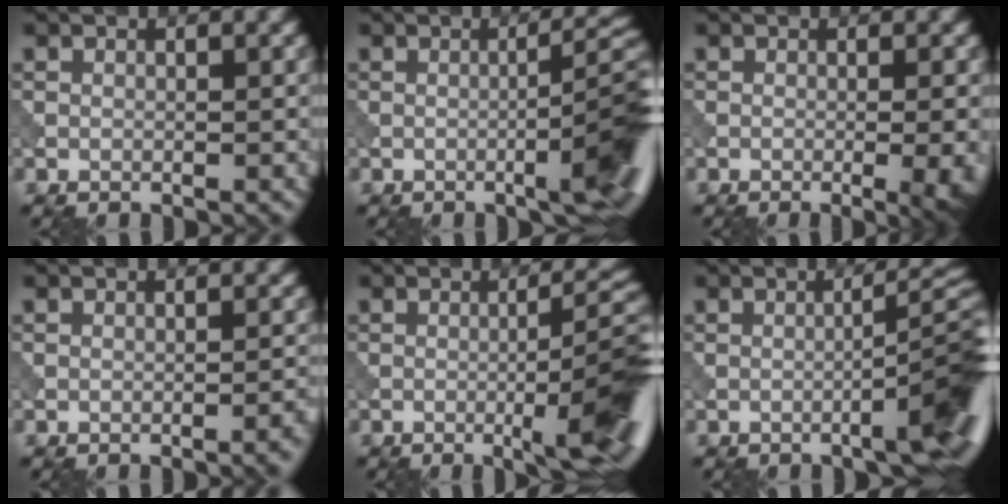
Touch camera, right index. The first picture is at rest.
{"total": 8.4, "force": [-2.0, 1.9, 7.9], "torque": [-0.094, 0.005, -0.024]}
{"total": 6.1, "force": [-1.0, 2.6, 5.4], "torque": [-0.036, 0.003, -0.007]}
{"total": 1.6, "force": [-0.8, 0.4, 1.4], "torque": [-0.011, 0.007, -0.012]}
{"total": 9.2, "force": [-2.0, 1.8, 8.7], "torque": [-0.109, 0.007, -0.026]}
{"total": 8.2, "force": [-2.8, 1.6, 7.6], "torque": [-0.089, 0.012, -0.039]}